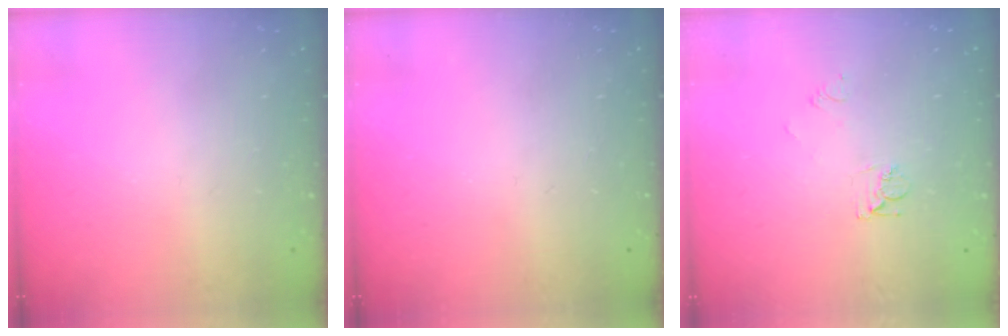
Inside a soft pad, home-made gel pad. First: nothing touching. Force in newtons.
{"total": 0.0}
{"total": 6.3, "press": 6.3, "slide": 0.6}